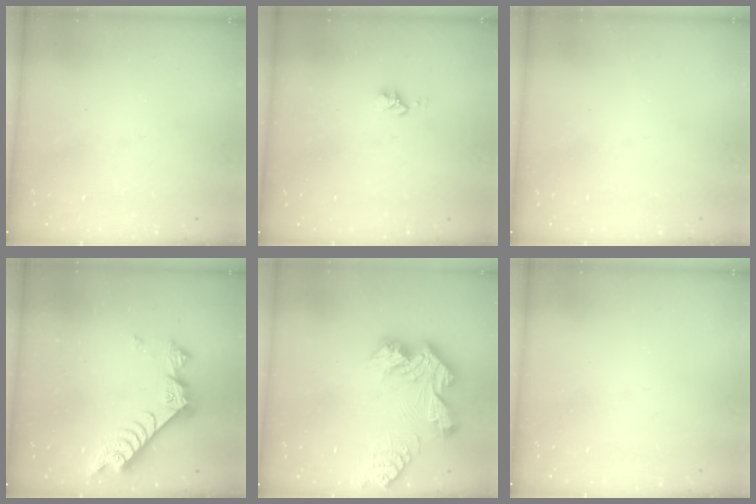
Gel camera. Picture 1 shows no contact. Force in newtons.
{"total": 2.8, "press": 2.8, "slide": 0.4}
{"total": 0.0}
{"total": 7.9, "press": 7.9, "slide": 0.7}
{"total": 13.8, "press": 13.7, "slide": 1.2}
{"total": 0.0}